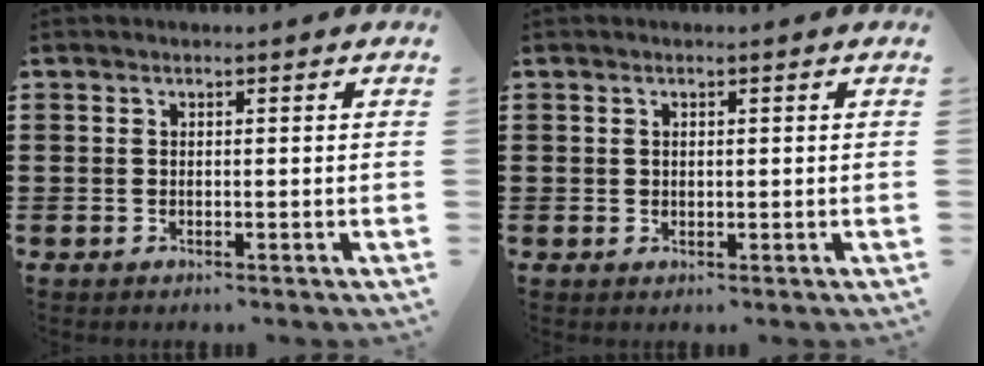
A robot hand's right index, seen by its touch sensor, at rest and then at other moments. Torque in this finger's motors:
{"motor_torque": [-0.47, 1.06, 0.00, -0.01]}